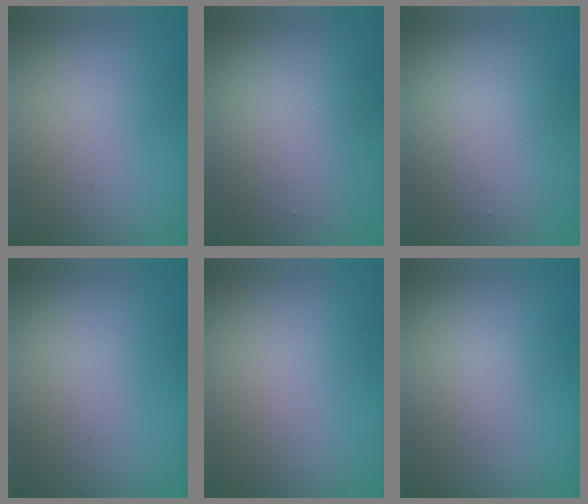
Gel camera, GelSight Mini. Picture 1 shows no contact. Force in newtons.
{"total": 4.2, "press": 4.2, "slide": 0.3}
{"total": 5.6, "press": 5.6, "slide": 0.1}
{"total": 0.0}
{"total": 0.0}
{"total": 0.9, "press": 0.9, "slide": 0.0}